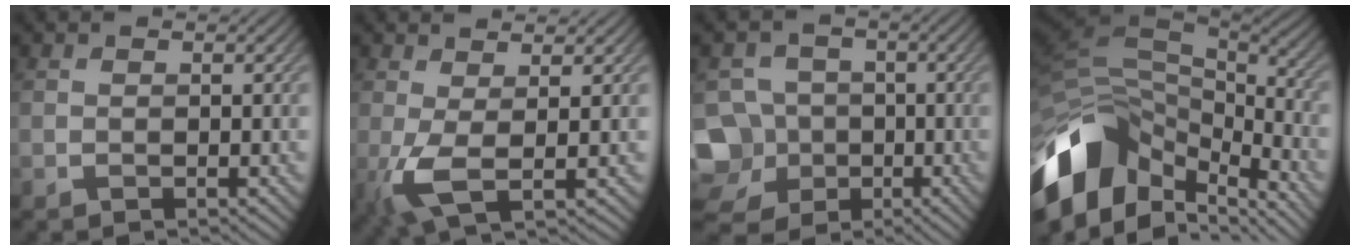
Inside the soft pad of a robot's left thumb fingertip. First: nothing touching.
{"total": 4.1, "force": [0.3, 1.0, 4.0], "torque": [-0.096, -0.002, 0.003]}
{"total": 11.1, "force": [-4.6, 9.6, 3.2], "torque": [-0.115, -0.028, -0.100]}
{"total": 15.2, "force": [-5.6, 9.6, 10.3], "torque": [-0.263, -0.033, -0.081]}